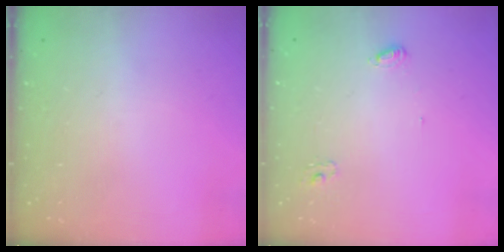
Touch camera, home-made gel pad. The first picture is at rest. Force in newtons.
{"total": 4.2, "press": 4.2, "slide": 0.3}